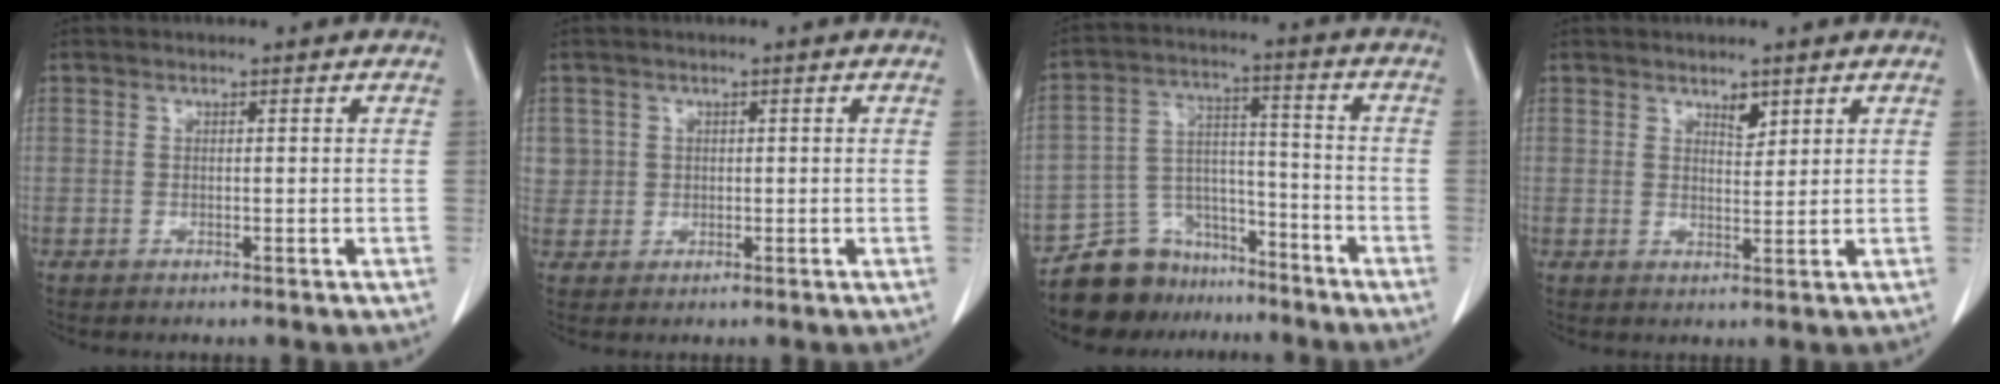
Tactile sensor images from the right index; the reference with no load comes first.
{"total": 2.8, "force": [0.8, 2.7, 0.0], "torque": [0.019, 0.003, 0.014]}
{"total": 10.3, "force": [-8.6, 5.4, 1.2], "torque": [-0.024, 0.046, -0.147]}
{"total": 2.2, "force": [1.6, 0.9, 1.3], "torque": [-0.020, -0.005, 0.029]}